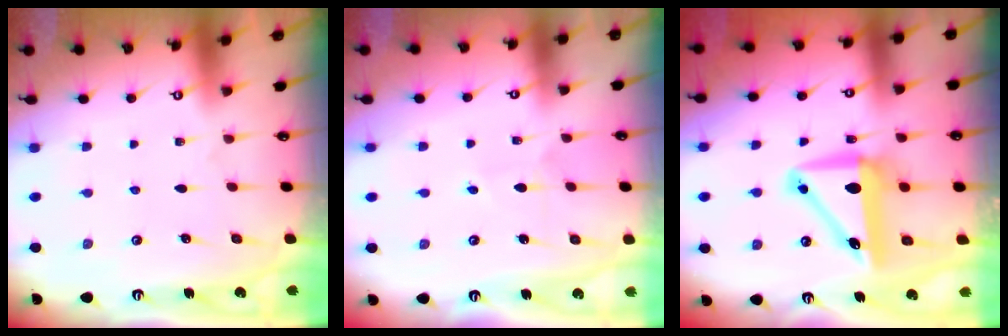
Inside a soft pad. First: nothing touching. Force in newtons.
{"total": 4.8, "press": 4.8, "slide": 0.3}
{"total": 10.2, "press": 9.9, "slide": 2.4}